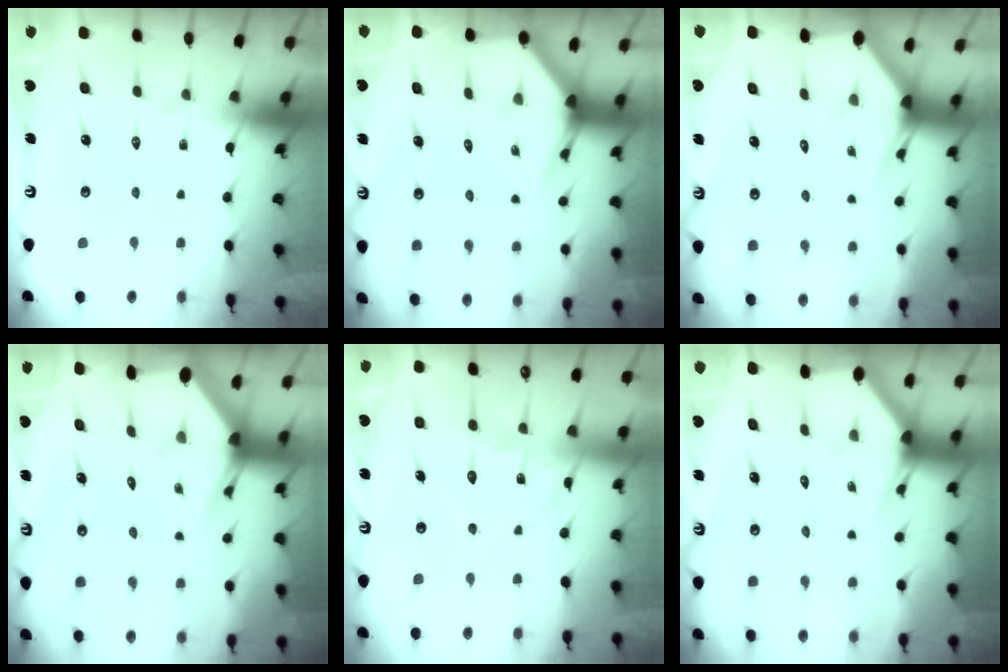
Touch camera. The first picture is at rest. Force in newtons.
{"total": 3.9, "press": 3.9, "slide": 0.2}
{"total": 2.7, "press": 2.7, "slide": 0.1}
{"total": 3.5, "press": 3.5, "slide": 0.4}
{"total": 11.9, "press": 11.8, "slide": 1.1}
{"total": 2.9, "press": 2.9, "slide": 0.1}